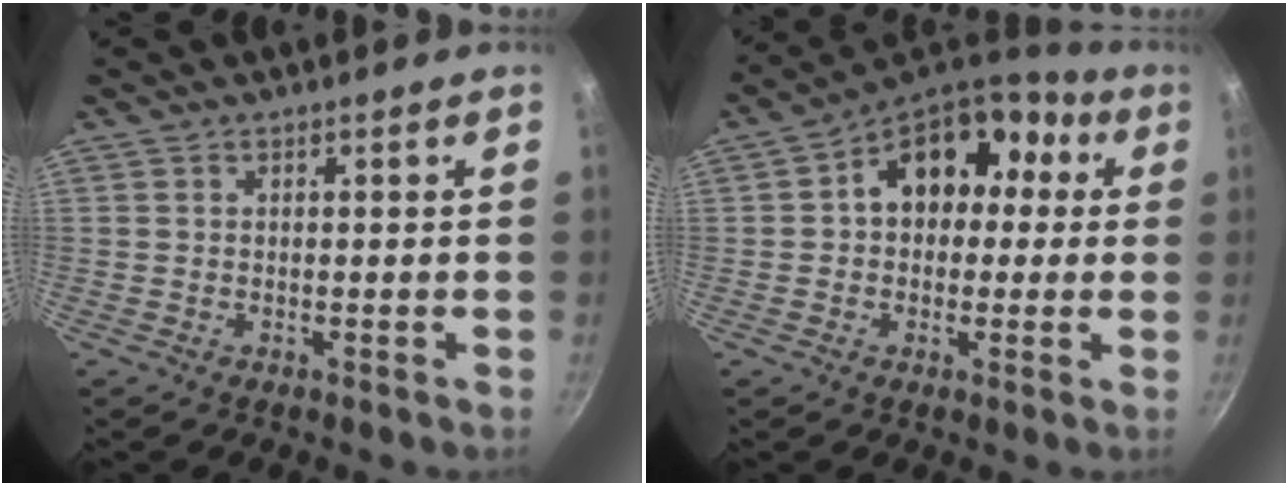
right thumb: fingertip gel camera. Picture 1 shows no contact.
{"total": 15.6, "force": [2.9, 11.9, 9.7], "torque": [-0.101, 0.042, 0.031]}